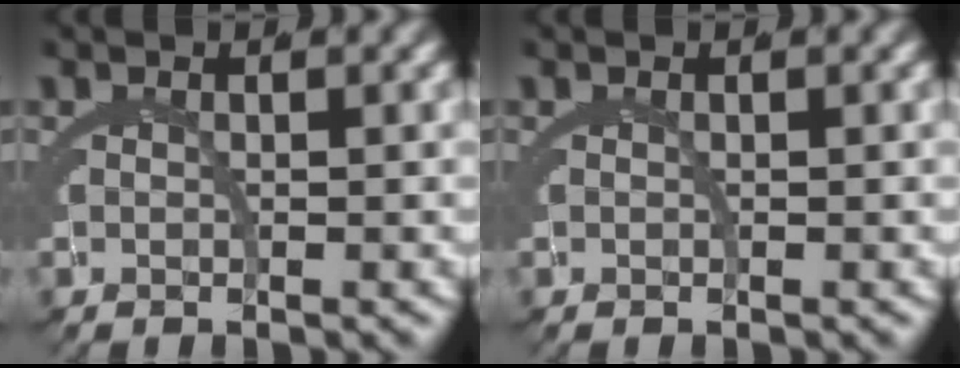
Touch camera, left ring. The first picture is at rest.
{"total": 0.0}